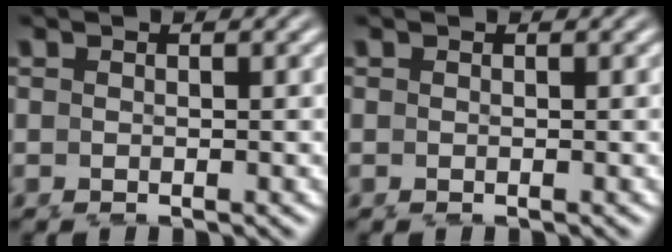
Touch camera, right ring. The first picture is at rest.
{"total": 0.0}